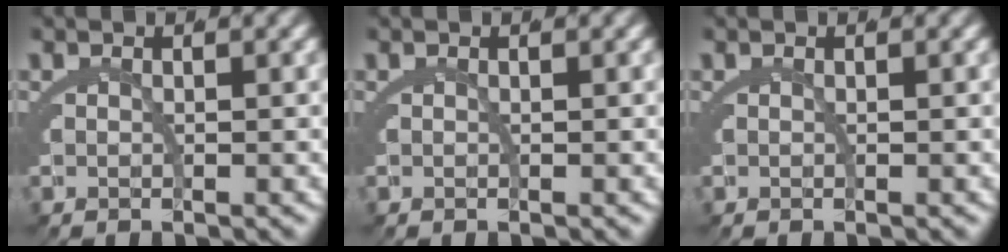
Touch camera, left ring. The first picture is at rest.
{"total": 0.0}
{"total": 0.0}